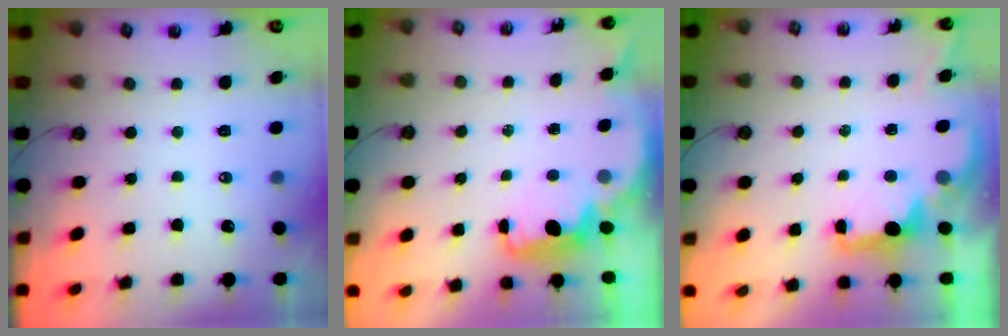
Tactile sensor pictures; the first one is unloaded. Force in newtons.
{"total": 2.3, "press": 2.2, "slide": 0.6}
{"total": 2.1, "press": 1.9, "slide": 0.8}